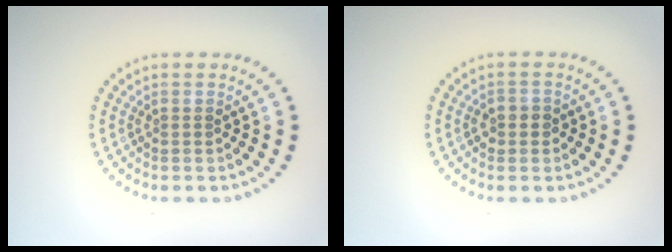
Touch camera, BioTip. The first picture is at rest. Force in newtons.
{"total": 1.6, "press": 1.5, "slide": 0.4}